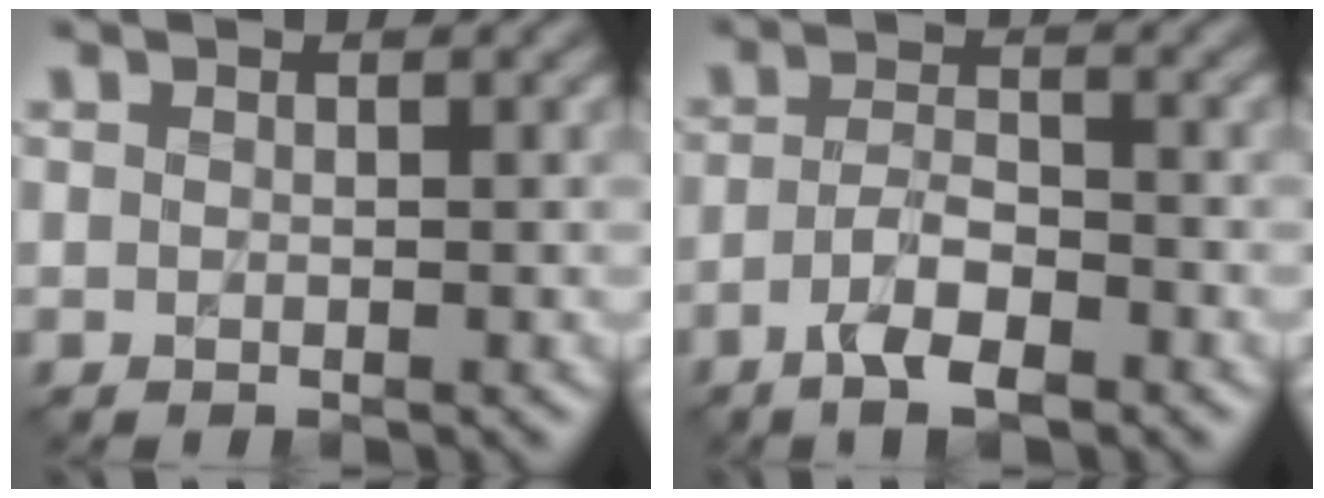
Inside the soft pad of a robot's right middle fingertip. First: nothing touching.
{"total": 4.1, "force": [-2.5, 1.4, 3.0], "torque": [-0.060, 0.002, -0.048]}